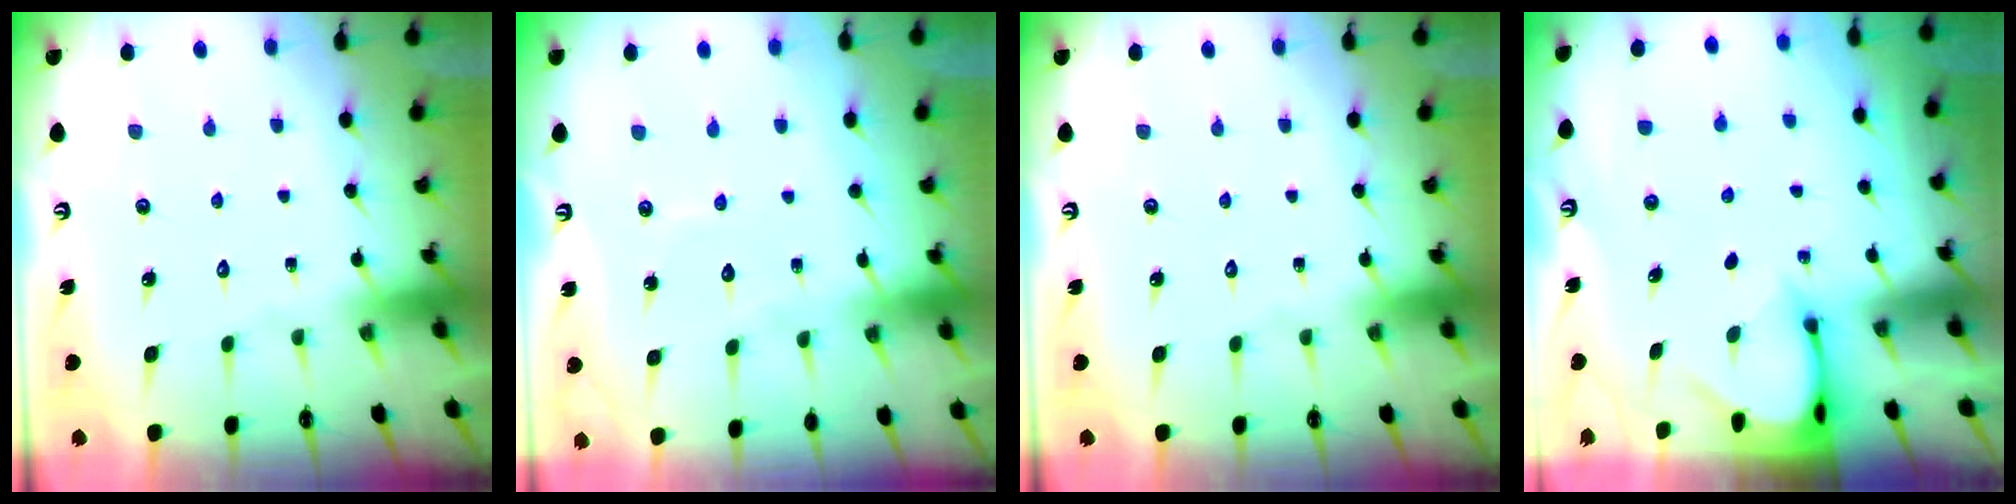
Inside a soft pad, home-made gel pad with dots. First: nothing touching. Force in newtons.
{"total": 3.4, "press": 3.4, "slide": 0.3}
{"total": 0.0}
{"total": 3.3, "press": 3.3, "slide": 0.3}